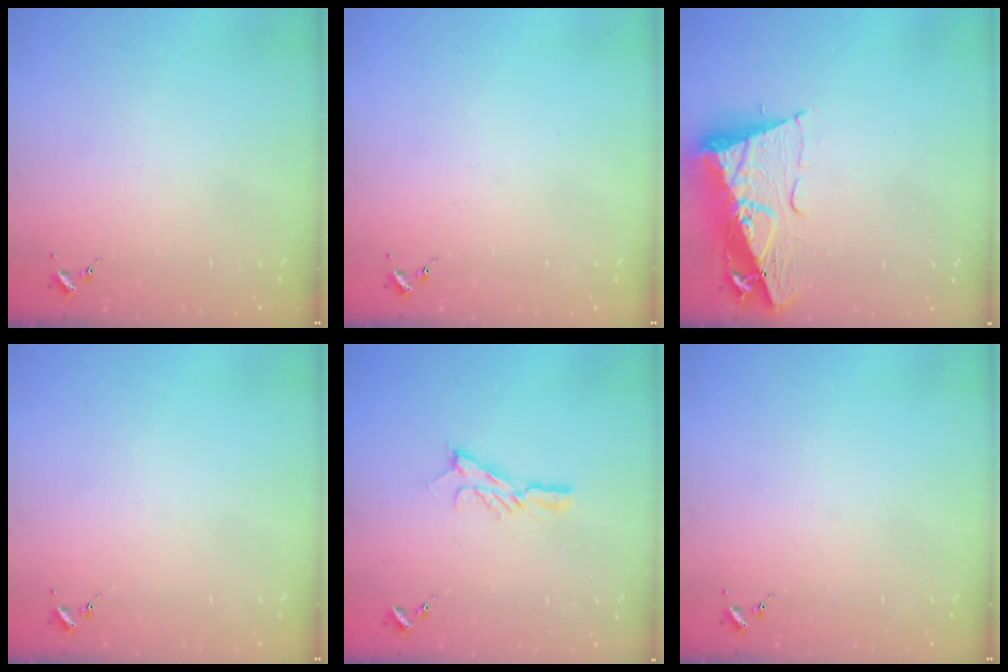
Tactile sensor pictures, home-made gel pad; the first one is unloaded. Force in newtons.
{"total": 0.0}
{"total": 12.5, "press": 12.4, "slide": 1.3}
{"total": 0.0}
{"total": 8.3, "press": 8.3, "slide": 0.6}
{"total": 0.0}